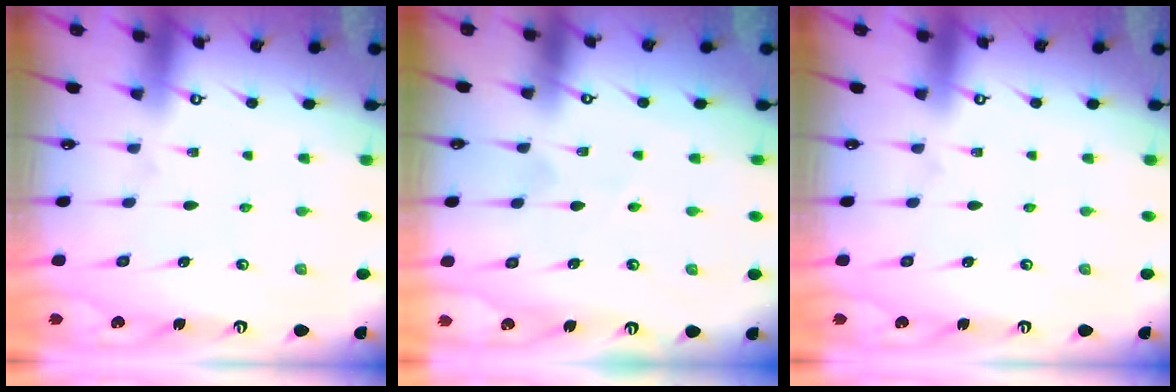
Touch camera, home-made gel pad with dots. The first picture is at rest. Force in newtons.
{"total": 1.8, "press": 1.8, "slide": 0.4}
{"total": 0.0}